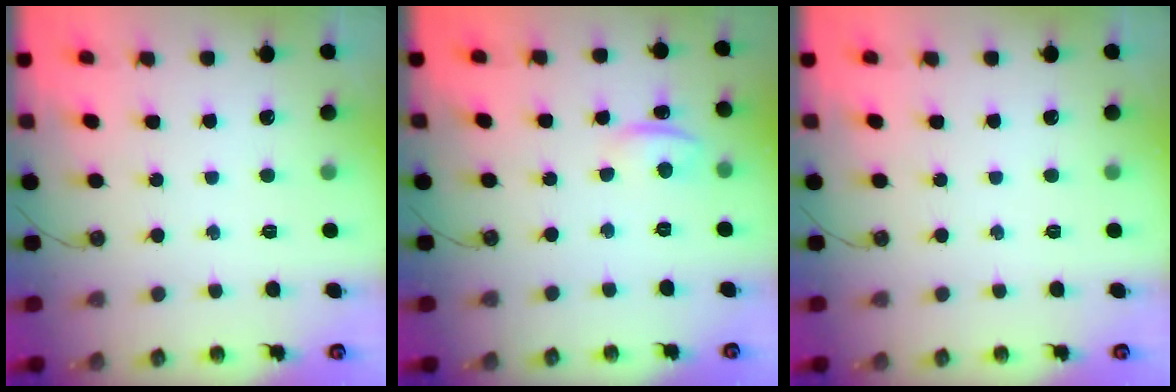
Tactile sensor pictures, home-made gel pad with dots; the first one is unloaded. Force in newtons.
{"total": 2.2, "press": 1.7, "slide": 1.5}
{"total": 0.0}